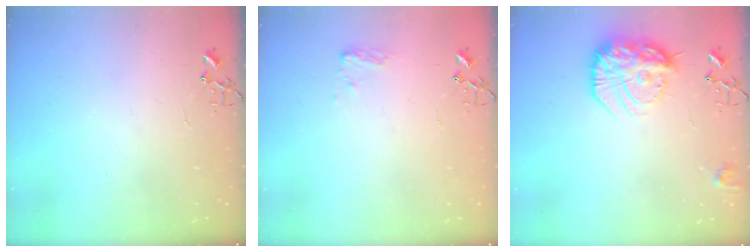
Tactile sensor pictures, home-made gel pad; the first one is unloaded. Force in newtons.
{"total": 7.2, "press": 7.2, "slide": 0.5}
{"total": 19.0, "press": 18.9, "slide": 1.4}